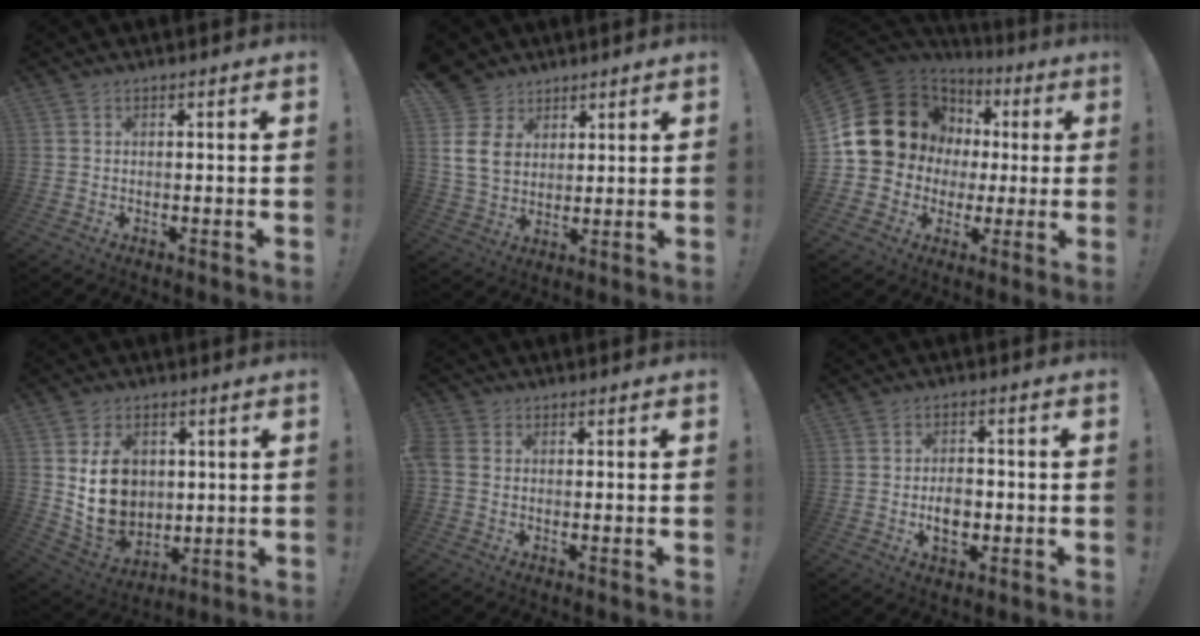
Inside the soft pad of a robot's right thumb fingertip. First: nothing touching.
{"total": 11.5, "force": [4.6, 9.2, 5.1], "torque": [-0.084, -0.024, 0.096]}
{"total": 18.8, "force": [5.4, 16.1, 8.2], "torque": [-0.133, -0.032, 0.138]}
{"total": 14.0, "force": [3.3, 11.2, 7.8], "torque": [-0.133, -0.025, 0.069]}
{"total": 2.9, "force": [0.1, 2.1, 2.0], "torque": [-0.051, 0.001, 0.001]}
{"total": 6.7, "force": [-1.7, 5.2, 4.0], "torque": [-0.053, 0.004, -0.032]}